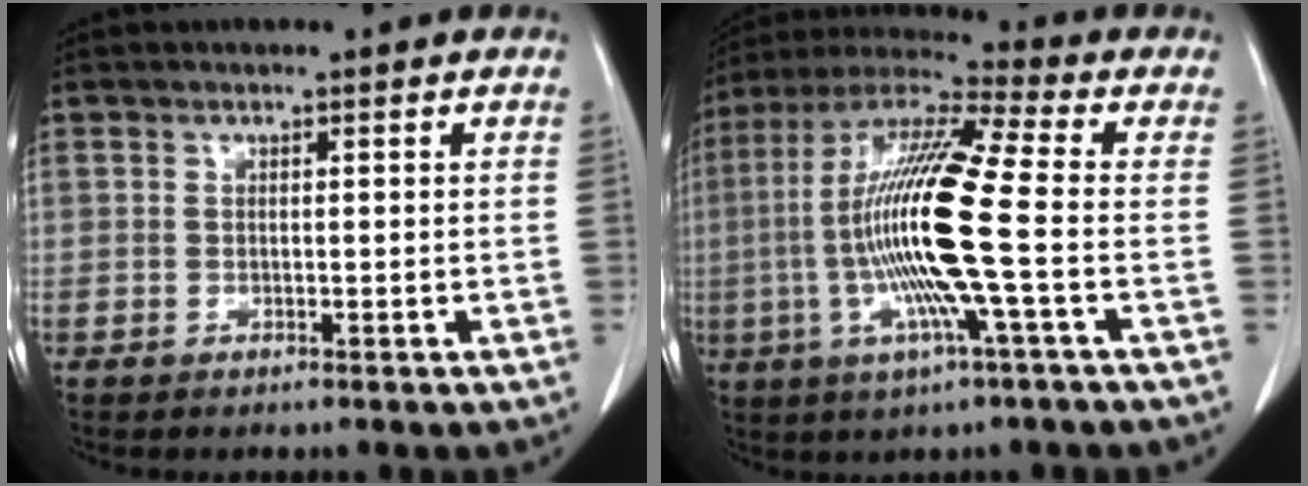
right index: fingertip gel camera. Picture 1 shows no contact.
{"total": 17.3, "force": [-2.4, 0.2, 17.2], "torque": [-0.349, -0.003, -0.058]}